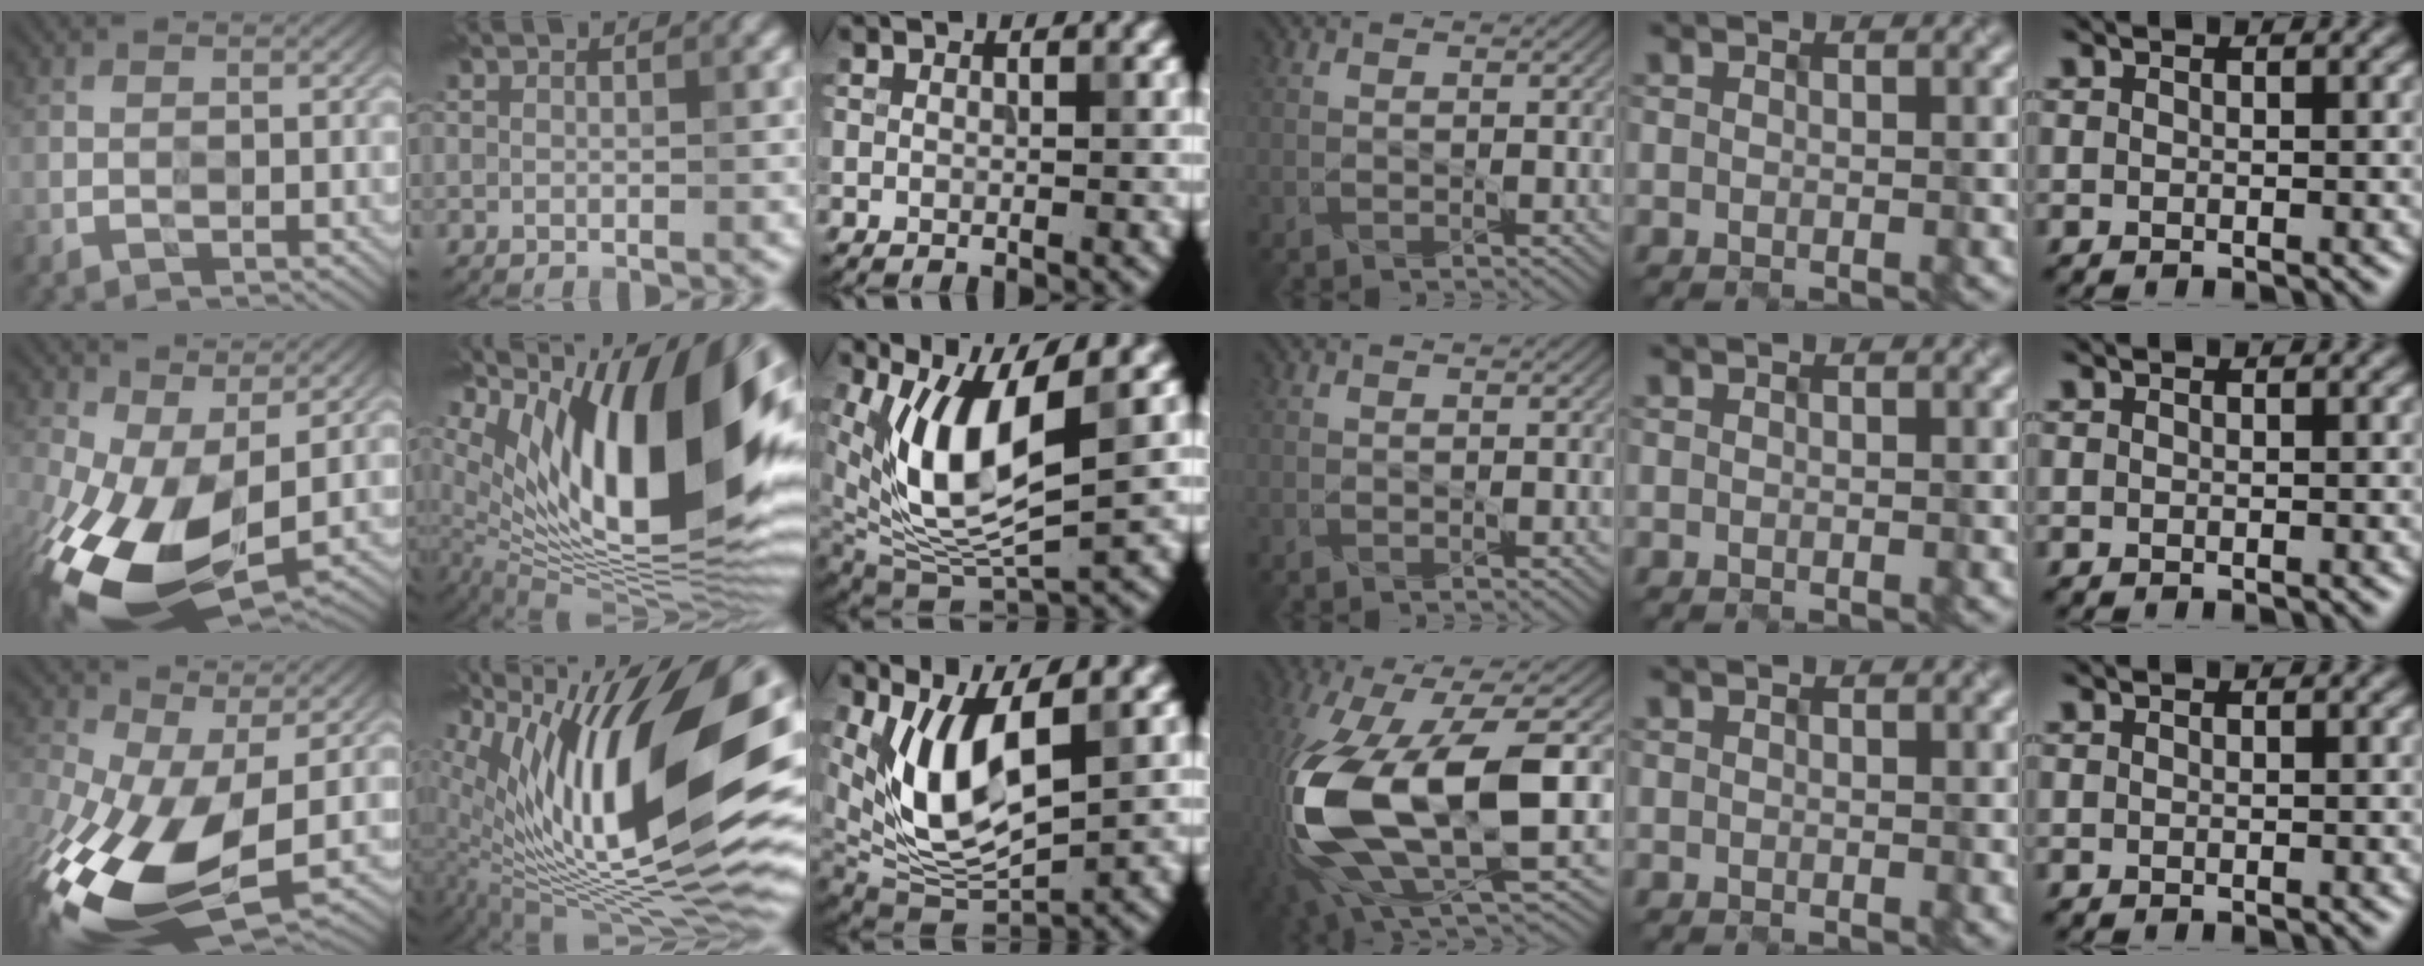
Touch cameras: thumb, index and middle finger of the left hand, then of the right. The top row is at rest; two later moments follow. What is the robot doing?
{"motion": "extract", "object": "ethernet cable"}